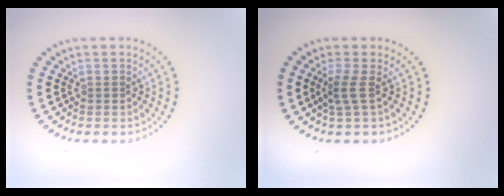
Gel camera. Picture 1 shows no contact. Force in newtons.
{"total": 1.9, "press": 1.3, "slide": 1.4}